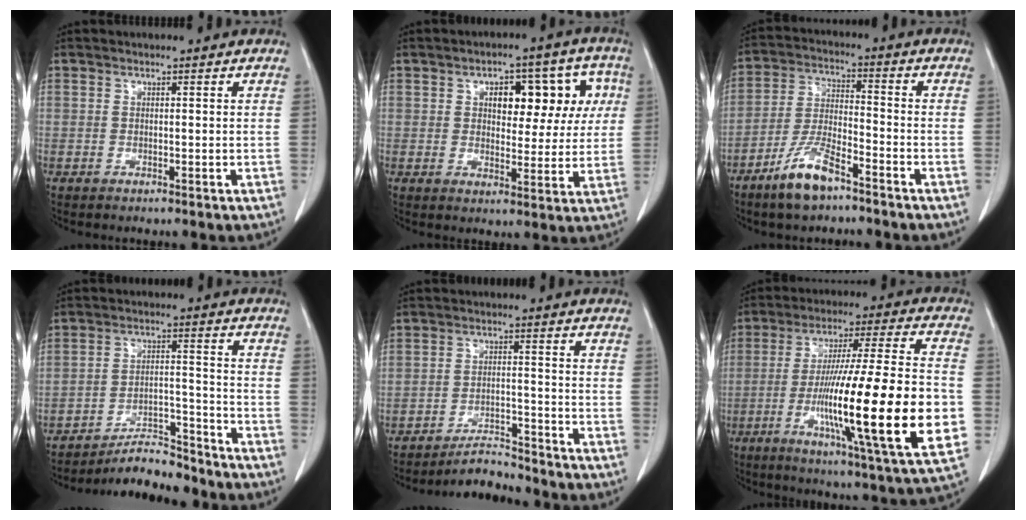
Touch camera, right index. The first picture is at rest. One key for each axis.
{"total": 10.5, "fx": 3.0, "fy": 5.4, "fz": 8.5, "tx": -0.096, "ty": 0.037, "tz": 0.041}
{"total": 8.8, "fx": -6.1, "fy": 2.2, "fz": 5.9, "tx": -0.126, "ty": -0.009, "tz": -0.118}
{"total": 9.1, "fx": -8.8, "fy": 1.3, "fz": 1.7, "tx": -0.023, "ty": 0.020, "tz": -0.149}
{"total": 5.2, "fx": -5.1, "fy": 0.6, "fz": 0.2, "tx": -0.004, "ty": -0.002, "tz": -0.084}
{"total": 25.0, "fx": -5.1, "fy": 1.0, "fz": 24.4, "tx": -0.376, "ty": -0.020, "tz": -0.087}